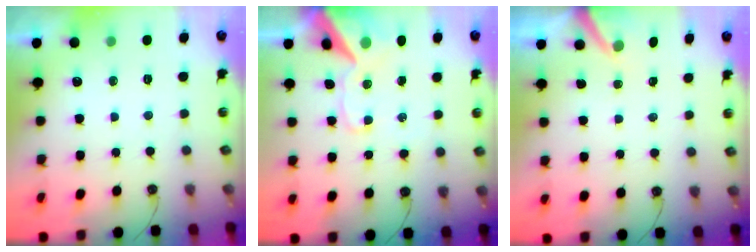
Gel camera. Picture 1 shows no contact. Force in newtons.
{"total": 14.8, "press": 14.6, "slide": 2.2}
{"total": 4.3, "press": 4.3, "slide": 0.2}